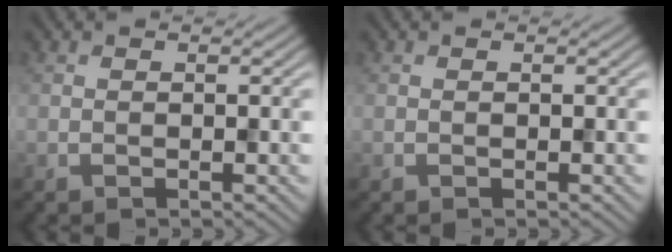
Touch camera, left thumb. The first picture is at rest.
{"total": 0.0}